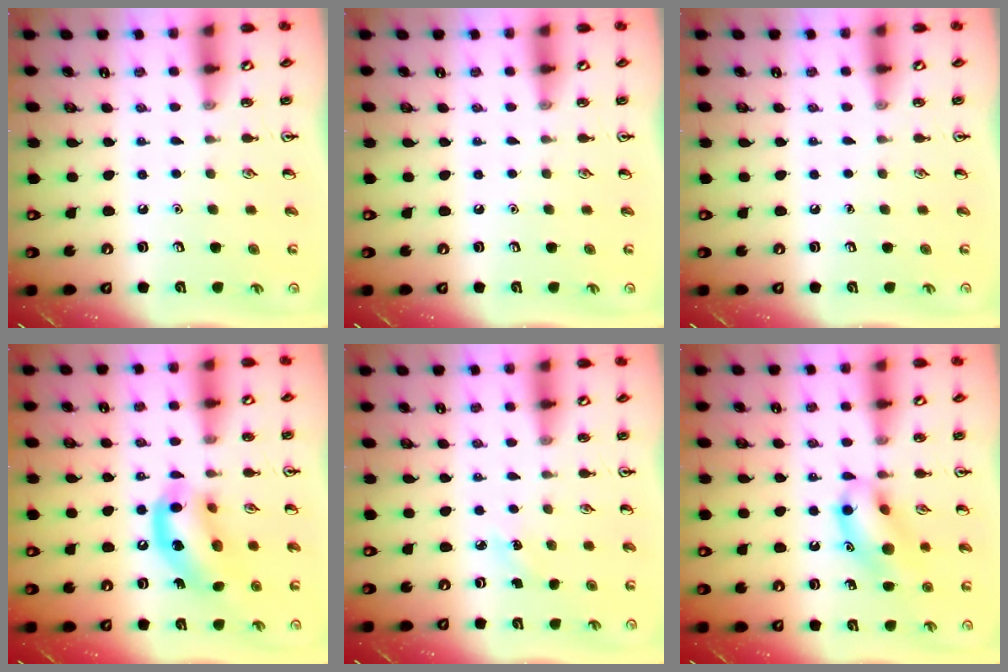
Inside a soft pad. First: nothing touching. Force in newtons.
{"total": 0.0}
{"total": 0.0}
{"total": 13.5, "press": 13.2, "slide": 3.0}
{"total": 2.8, "press": 2.6, "slide": 1.0}
{"total": 13.1, "press": 13.1, "slide": 1.3}